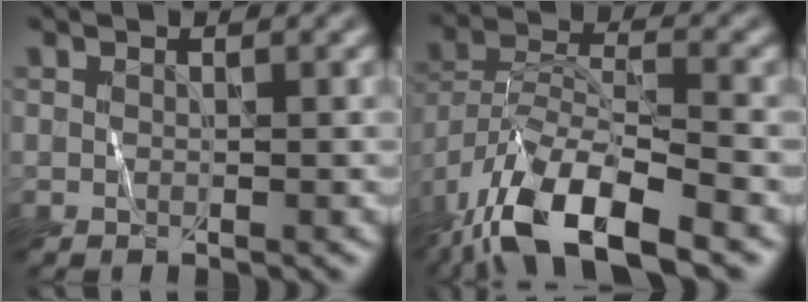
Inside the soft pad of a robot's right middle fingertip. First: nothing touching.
{"total": 11.9, "force": [-8.2, 4.1, 7.5], "torque": [-0.139, 0.000, -0.158]}